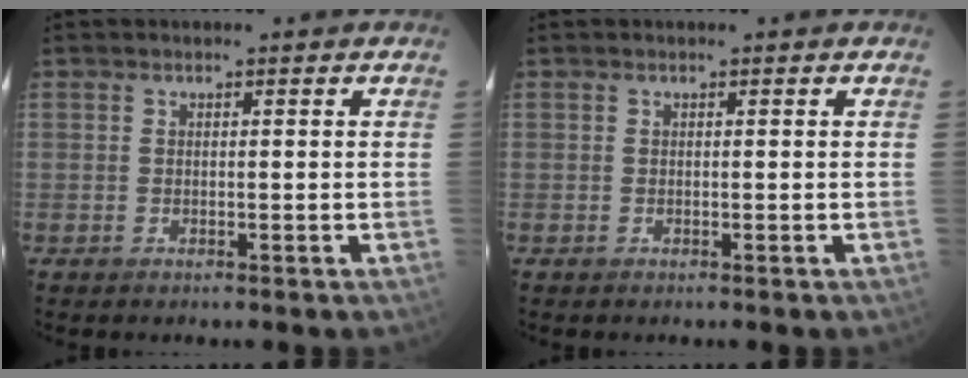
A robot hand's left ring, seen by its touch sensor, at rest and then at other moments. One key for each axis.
{"total": 0.0}